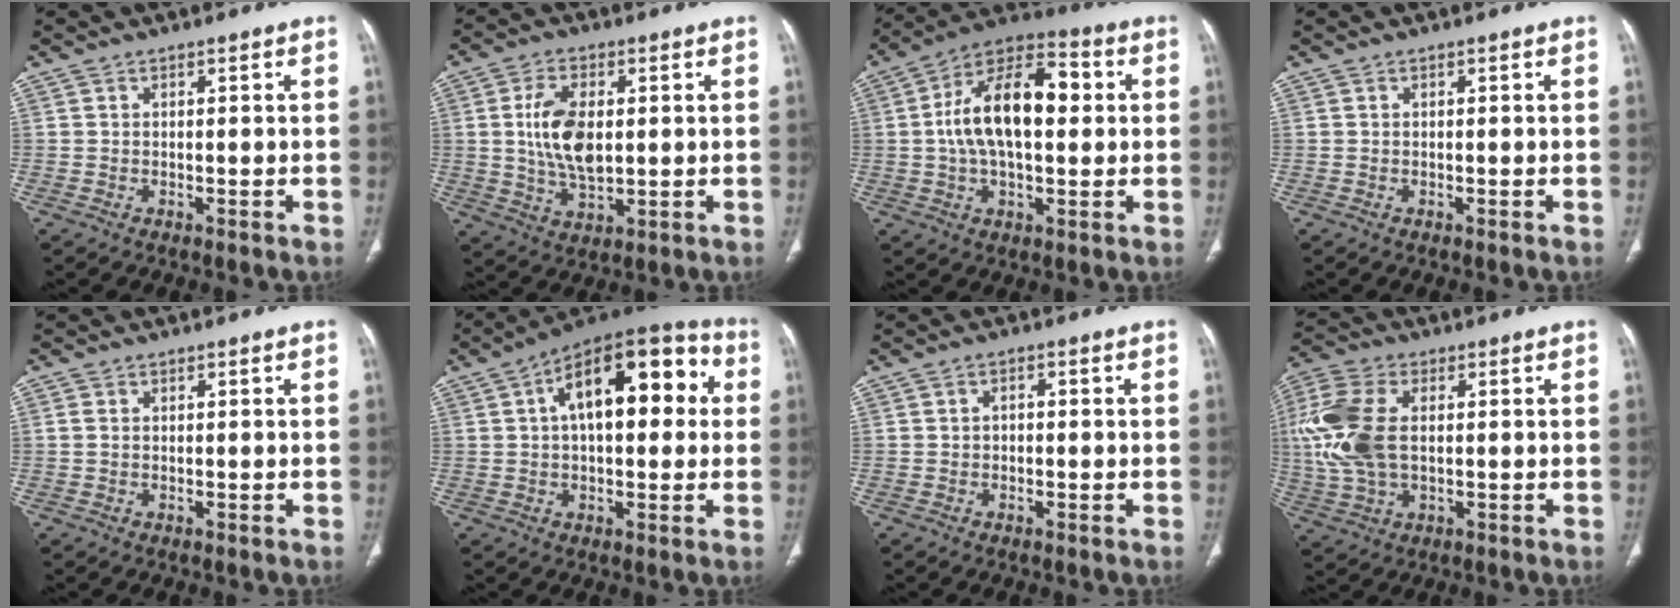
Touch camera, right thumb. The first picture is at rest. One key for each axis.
{"total": 10.7, "fx": 1.1, "fy": 5.8, "fz": 8.9, "tx": -0.168, "ty": -0.006, "tz": 0.028}
{"total": 18.0, "fx": 2.0, "fy": 9.4, "fz": 15.2, "tx": -0.252, "ty": 0.031, "tz": 0.026}
{"total": 0.0}
{"total": 1.0, "fx": 0.2, "fy": 0.7, "fz": 0.7, "tx": -0.020, "ty": 0.004, "tz": 0.006}
{"total": 19.7, "fx": 4.3, "fy": 9.8, "fz": 16.6, "tx": -0.212, "ty": 0.037, "tz": 0.053}
{"total": 1.3, "fx": -0.1, "fy": 1.0, "fz": 0.9, "tx": -0.011, "ty": 0.008, "tz": -0.002}
{"total": 14.3, "fx": 1.3, "fy": 8.4, "fz": 11.5, "tx": -0.279, "ty": 0.011, "tz": 0.027}